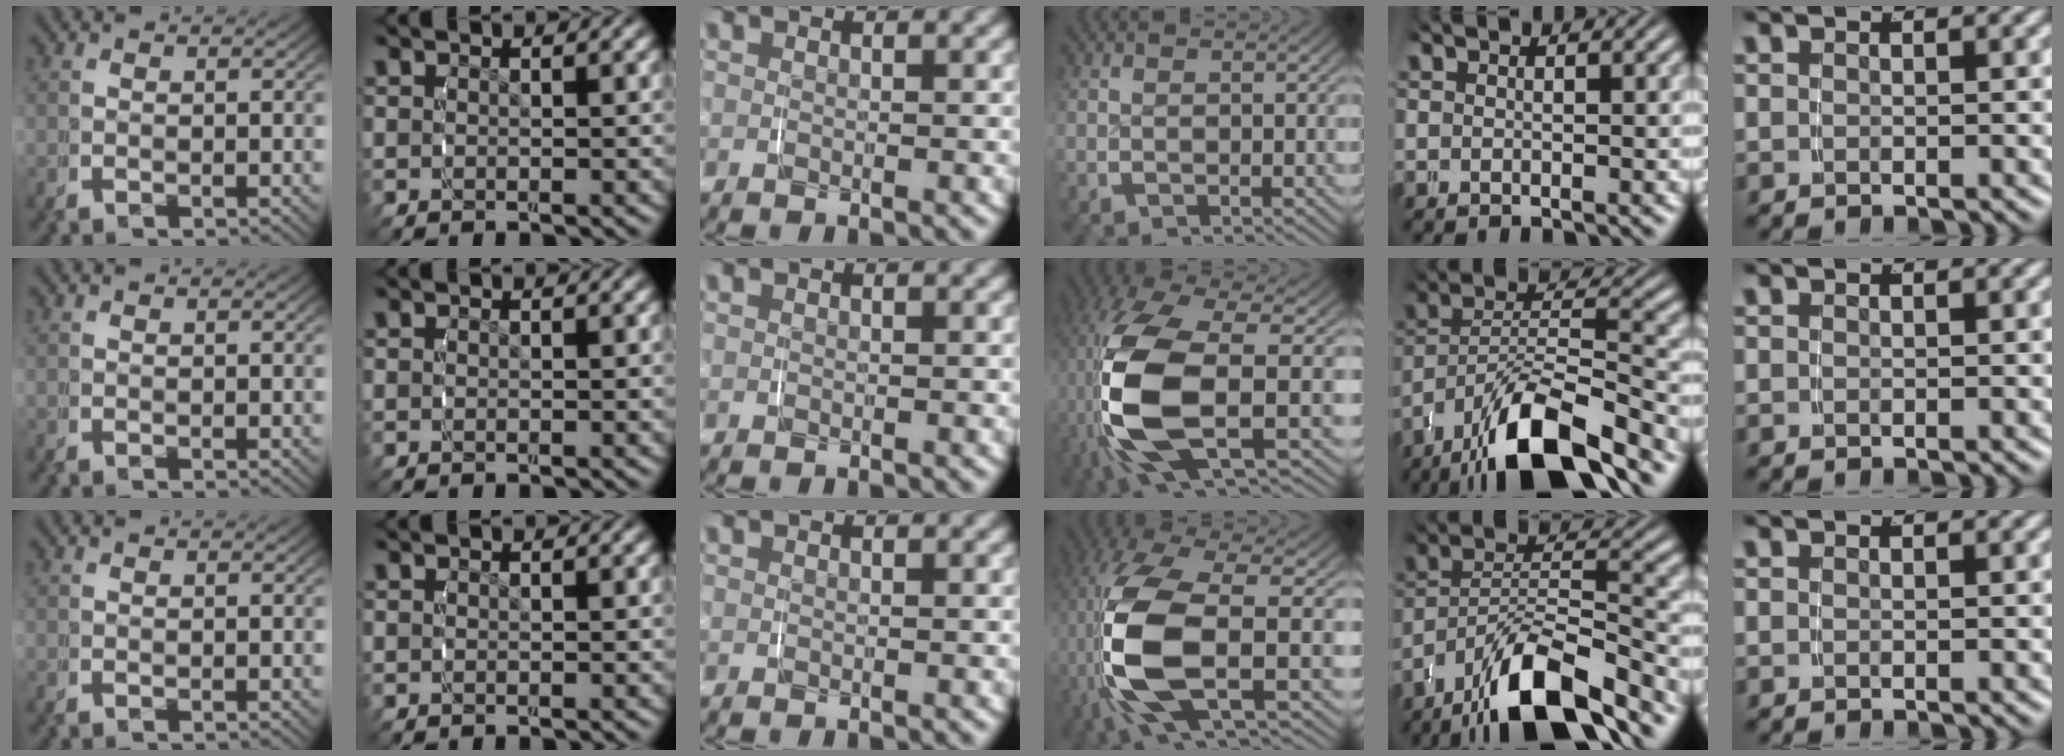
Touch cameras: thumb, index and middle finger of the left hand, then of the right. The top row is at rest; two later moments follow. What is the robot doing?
{"motion": "grasp_and_lifting", "object": "fork"}